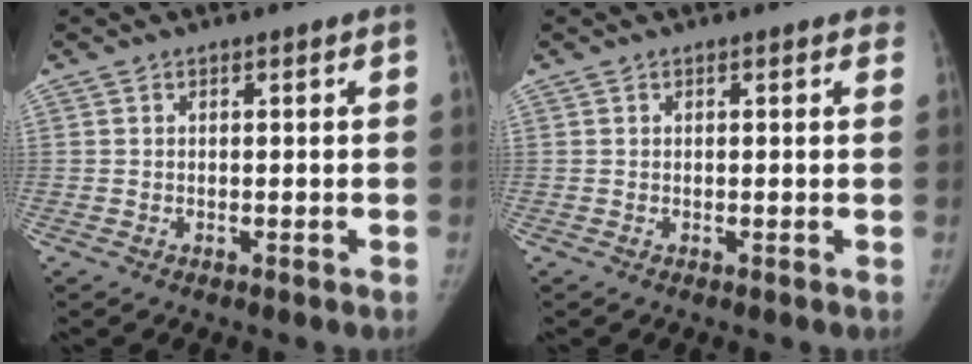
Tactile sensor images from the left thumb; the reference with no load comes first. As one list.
[{"total": 0.9, "force": [0.7, 0.4, 0.3], "torque": [0.004, -0.001, 0.001]}]